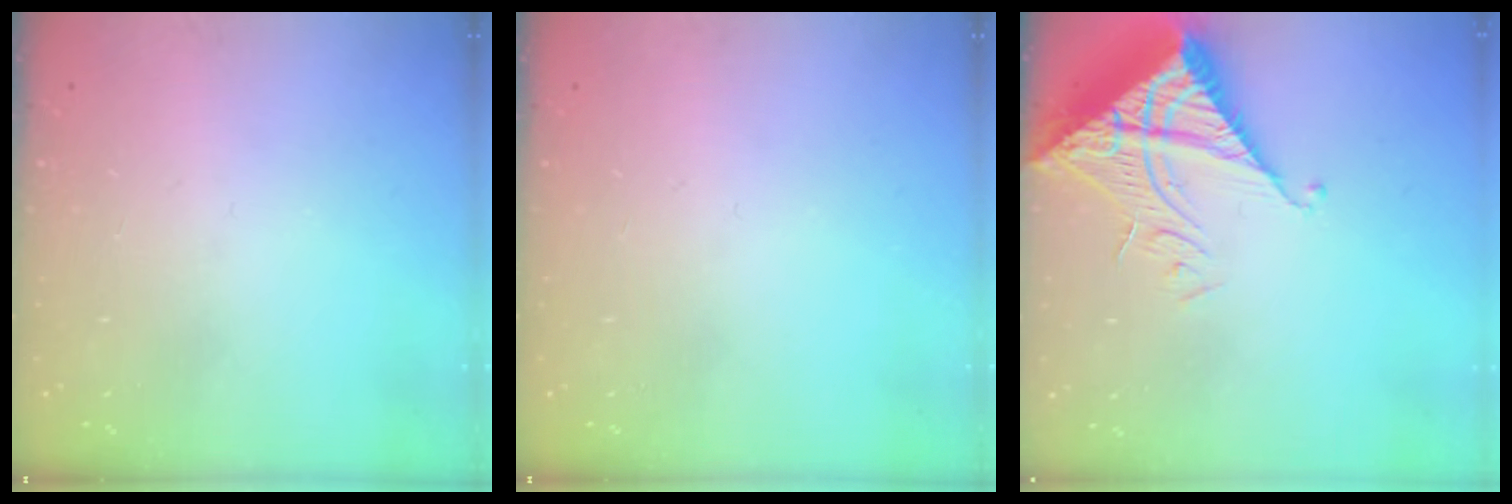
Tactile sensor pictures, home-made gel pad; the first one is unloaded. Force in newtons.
{"total": 0.0}
{"total": 11.5, "press": 11.5, "slide": 1.2}